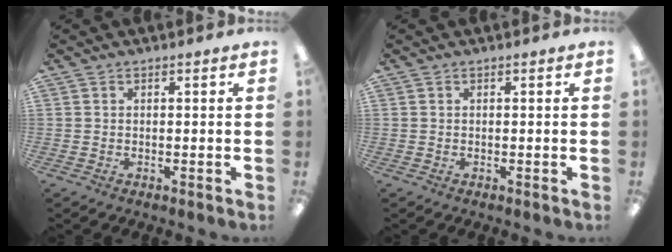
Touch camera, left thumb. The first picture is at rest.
{"total": 0.0}